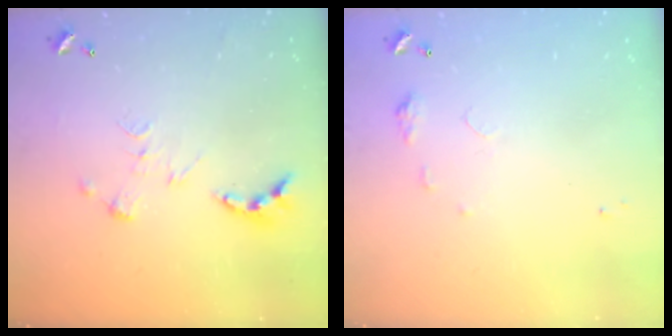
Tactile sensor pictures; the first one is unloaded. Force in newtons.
{"total": 4.5, "press": 4.4, "slide": 0.5}